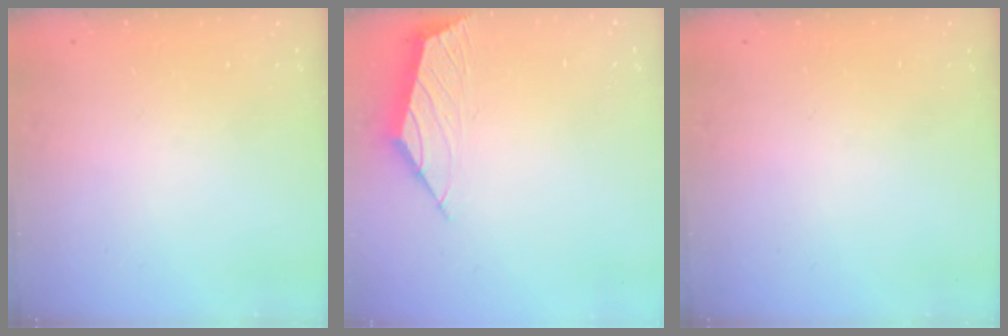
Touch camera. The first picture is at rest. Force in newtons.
{"total": 2.2, "press": 2.2, "slide": 0.5}
{"total": 0.0}